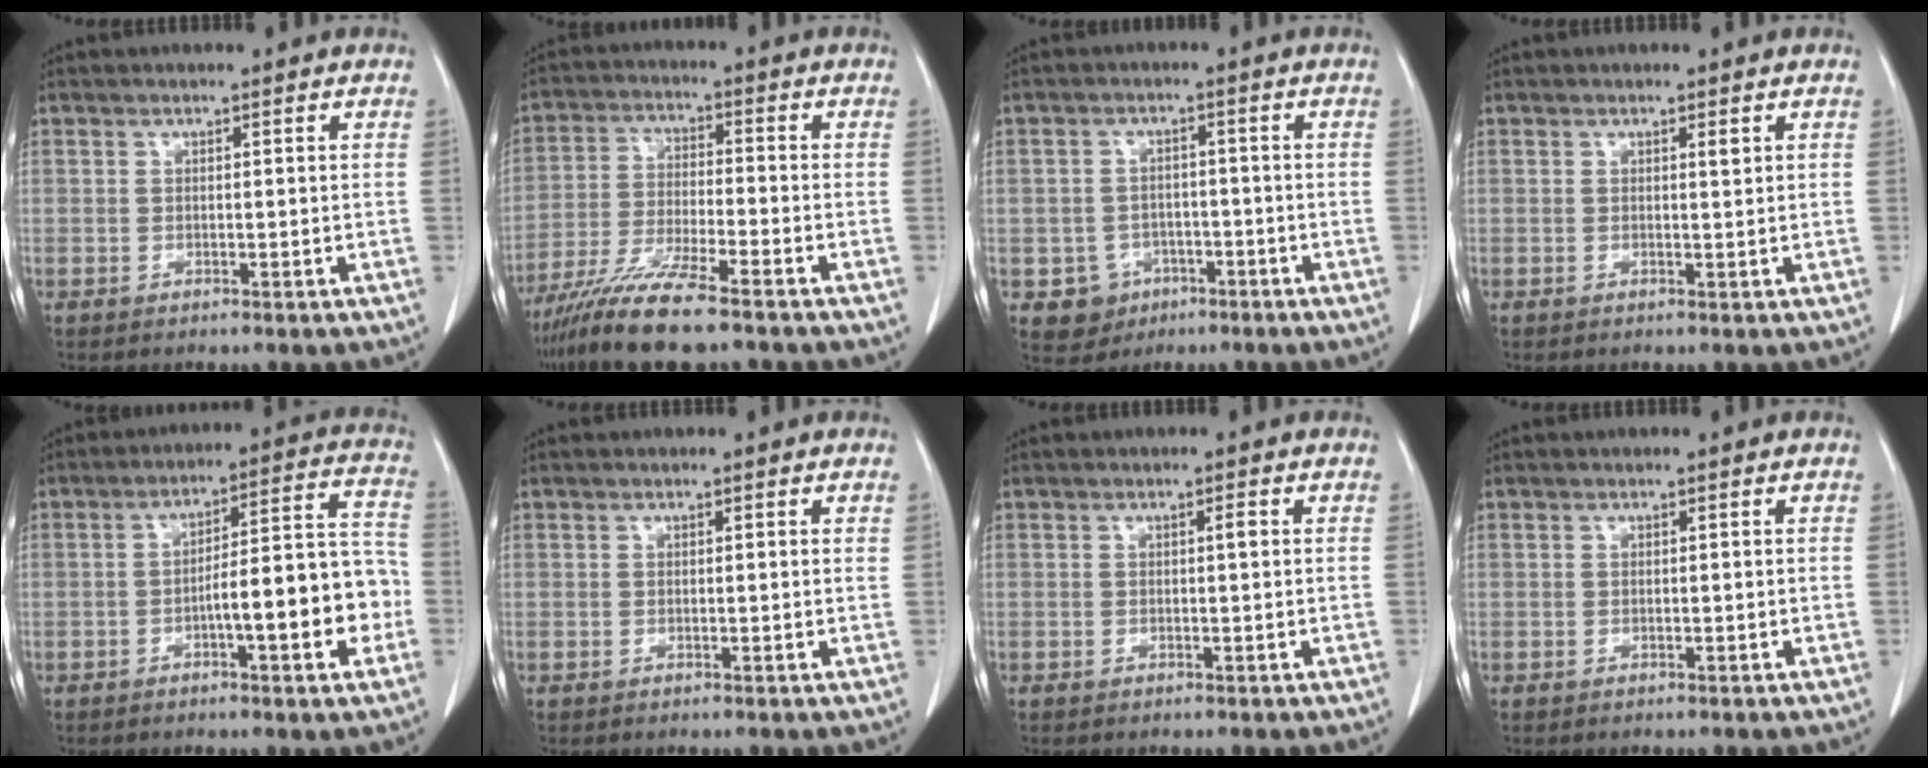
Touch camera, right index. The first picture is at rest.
{"total": 10.8, "force": [-8.5, 0.2, 6.7], "torque": [-0.127, -0.030, -0.155]}
{"total": 5.1, "force": [-2.2, 4.6, 0.7], "torque": [-0.006, 0.012, -0.027]}
{"total": 0.8, "force": [0.4, 0.1, 0.7], "torque": [-0.014, -0.002, 0.006]}
{"total": 12.5, "force": [-3.5, 2.2, 11.7], "torque": [-0.160, 0.032, -0.048]}
{"total": 0.0}
{"total": 0.9, "force": [0.2, 0.0, 0.9], "torque": [-0.016, 0.001, 0.002]}
{"total": 0.0}